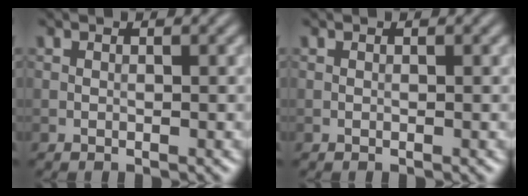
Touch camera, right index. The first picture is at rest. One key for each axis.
{"total": 0.0}